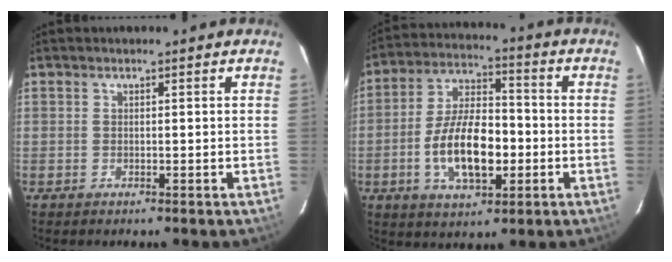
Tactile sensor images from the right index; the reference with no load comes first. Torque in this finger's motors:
{"motor_torque": [1.37, -0.19, 0.65, 0.19]}